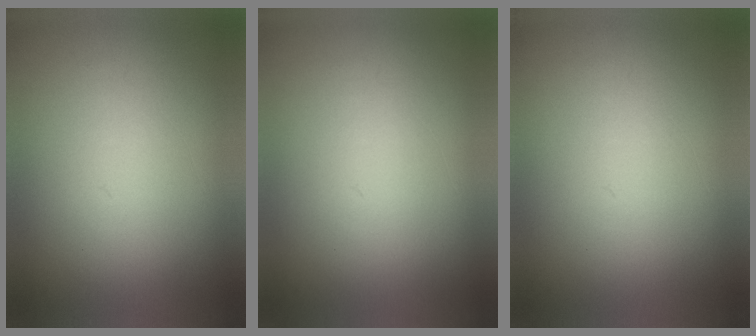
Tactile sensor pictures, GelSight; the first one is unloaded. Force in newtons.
{"total": 0.0}
{"total": 0.0}